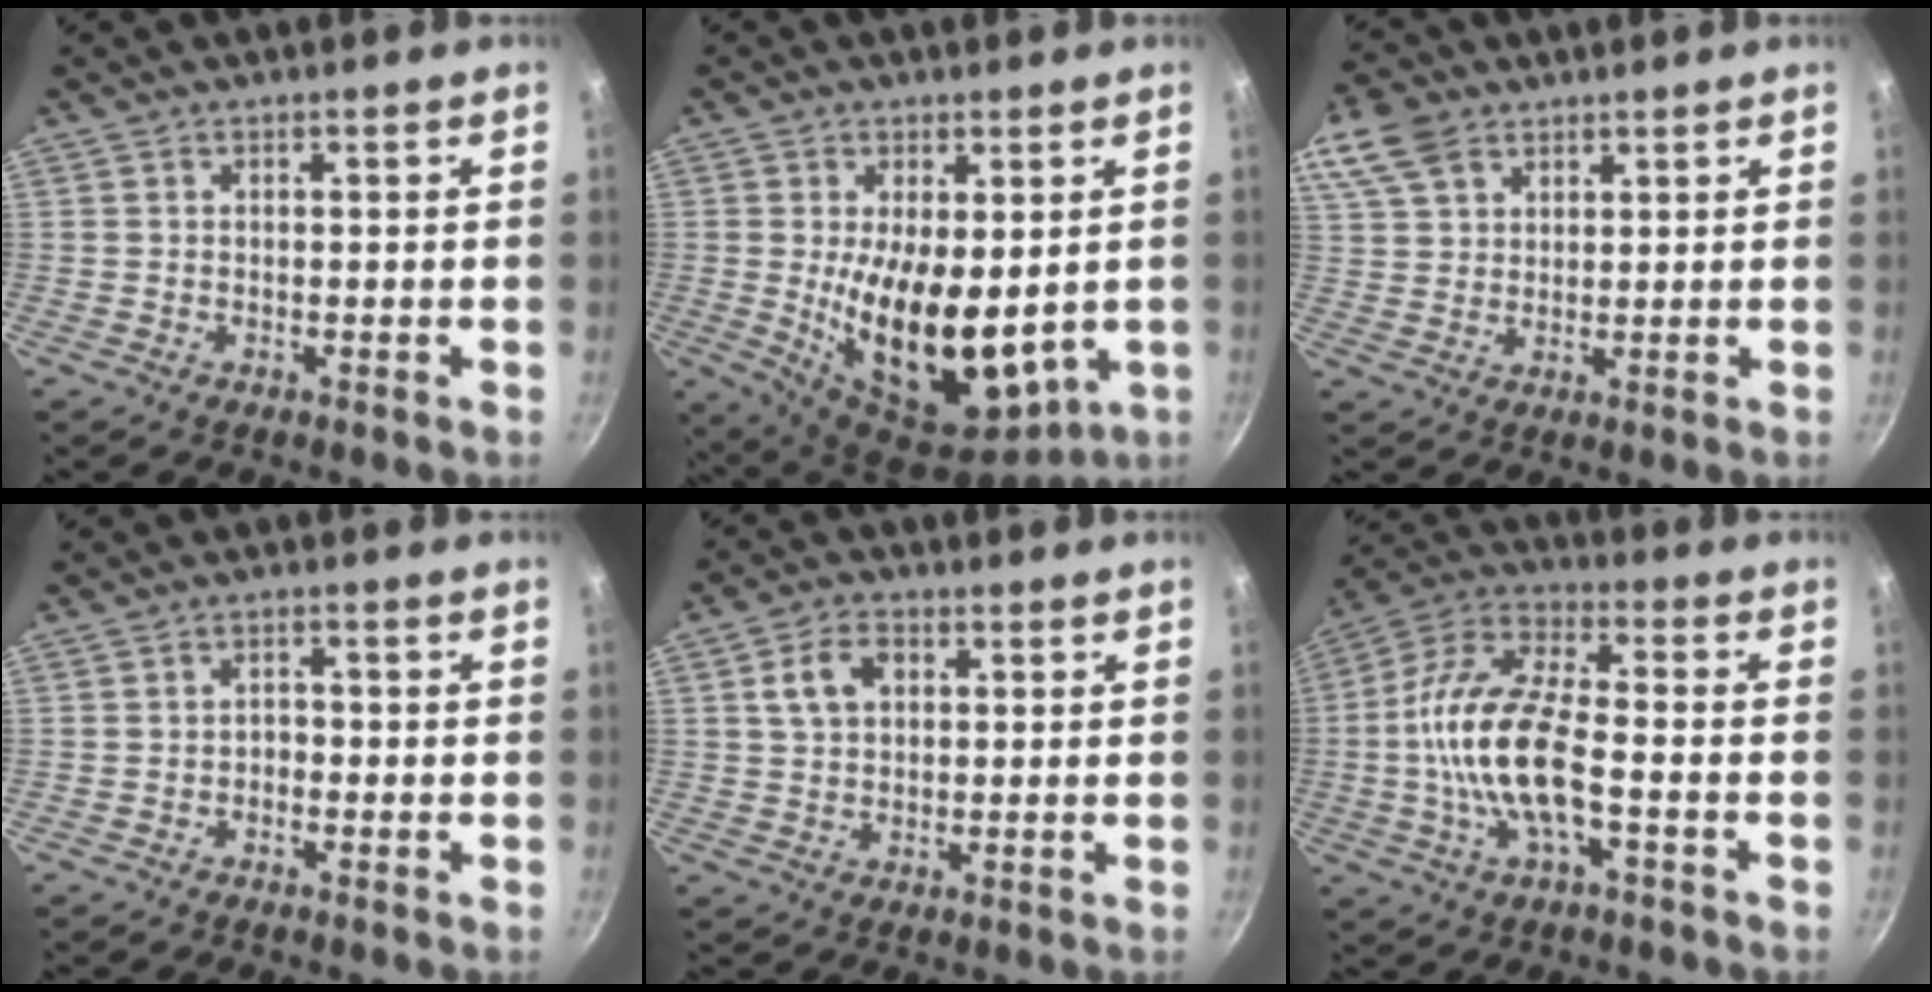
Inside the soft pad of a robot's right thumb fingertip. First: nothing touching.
{"total": 17.5, "force": [0.1, 9.2, 14.9], "torque": [-0.233, -0.036, 0.023]}
{"total": 9.1, "force": [5.3, 6.0, 4.4], "torque": [-0.076, -0.002, 0.099]}
{"total": 1.6, "force": [-0.8, 1.1, 0.9], "torque": [-0.006, 0.013, -0.015]}
{"total": 6.2, "force": [1.7, 4.4, 4.1], "torque": [-0.057, 0.008, 0.026]}
{"total": 16.1, "force": [-3.2, 6.6, 14.3], "torque": [-0.275, 0.037, -0.080]}